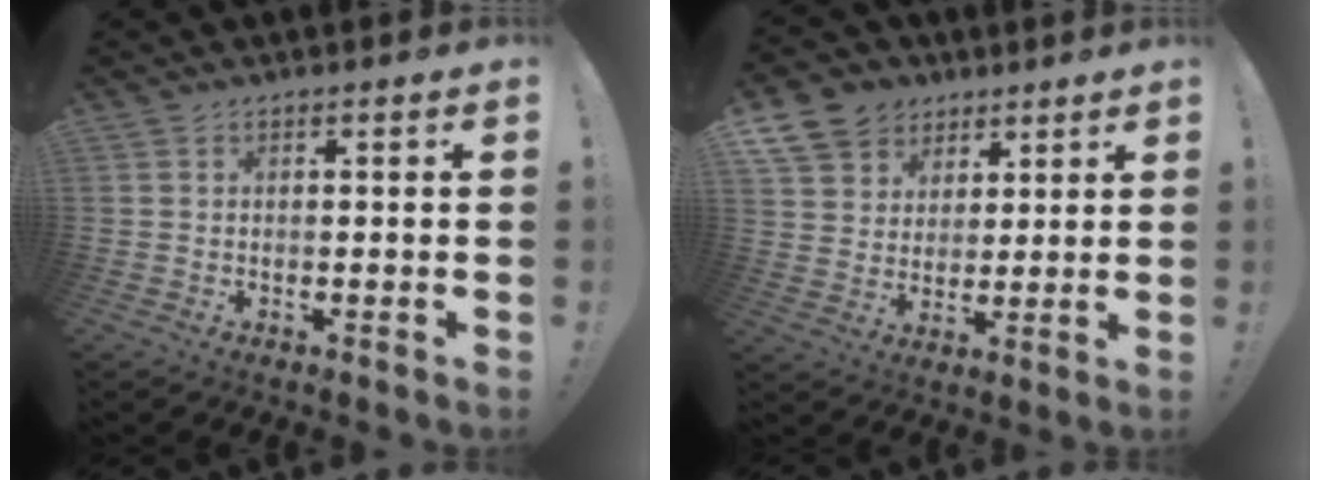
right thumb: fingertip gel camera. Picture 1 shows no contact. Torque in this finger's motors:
{"motor_torque": [1.45, 1.48, 0.38, 0.30, 0.03]}